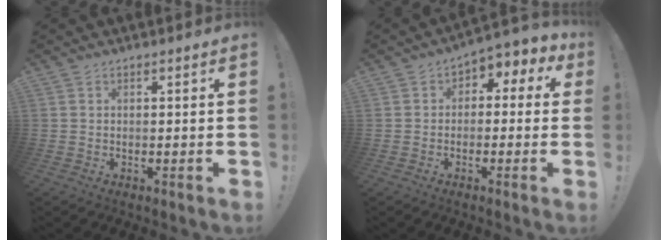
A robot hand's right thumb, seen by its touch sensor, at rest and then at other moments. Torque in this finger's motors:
{"motor_torque": [0.04, 0.04, 0.00, 0.04, 0.16]}